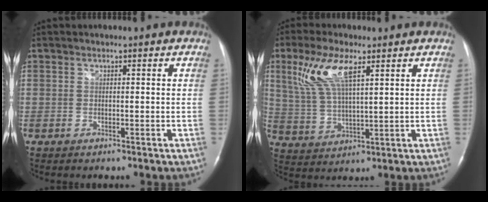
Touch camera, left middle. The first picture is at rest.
{"total": 9.5, "force": [4.6, 2.5, 8.0], "torque": [-0.181, 0.010, 0.097]}